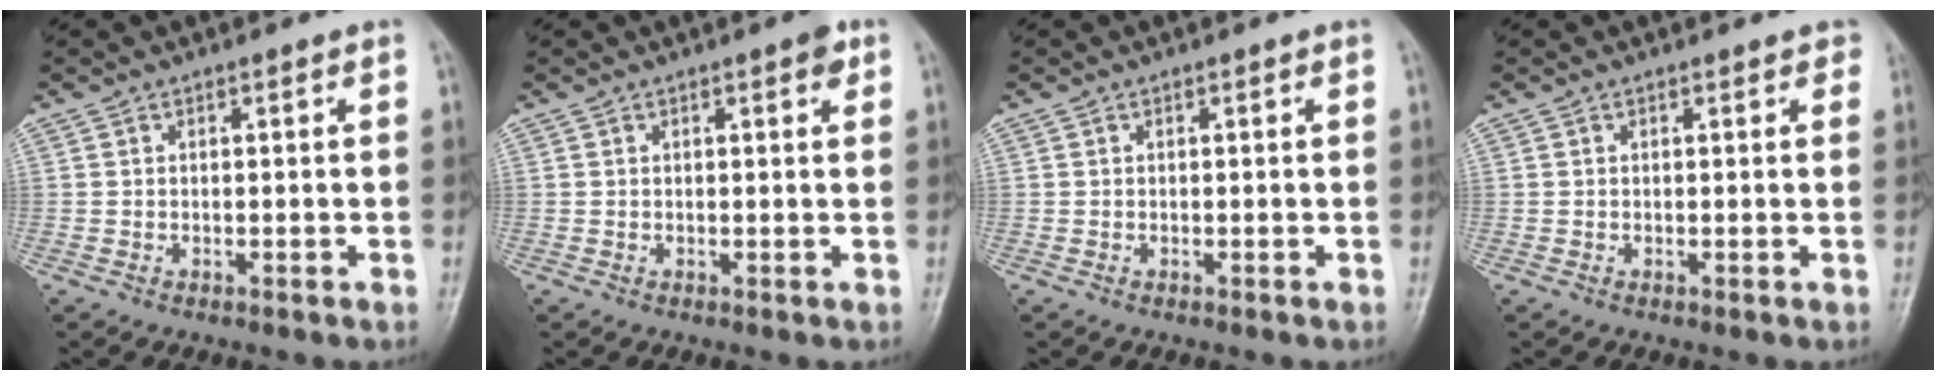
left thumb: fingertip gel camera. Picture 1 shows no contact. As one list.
[{"total": 2.2, "force": [1.1, 0.7, 1.7], "torque": [-0.017, -0.001, 0.011]}, {"total": 0.0}, {"total": 1.6, "force": [1.1, 0.9, 0.9], "torque": [0.004, 0.000, 0.006]}]